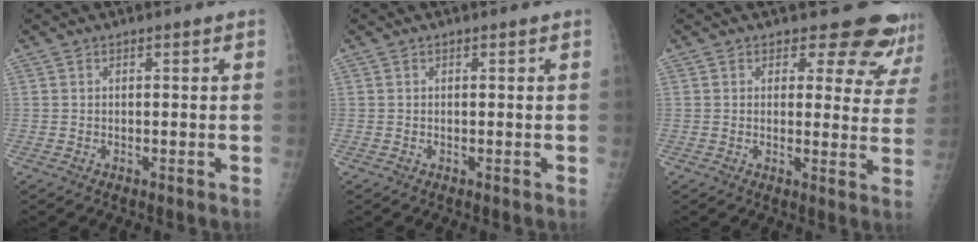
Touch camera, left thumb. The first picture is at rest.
{"total": 0.0}
{"total": 11.0, "force": [10.2, 4.0, 1.2], "torque": [0.038, -0.076, 0.090]}